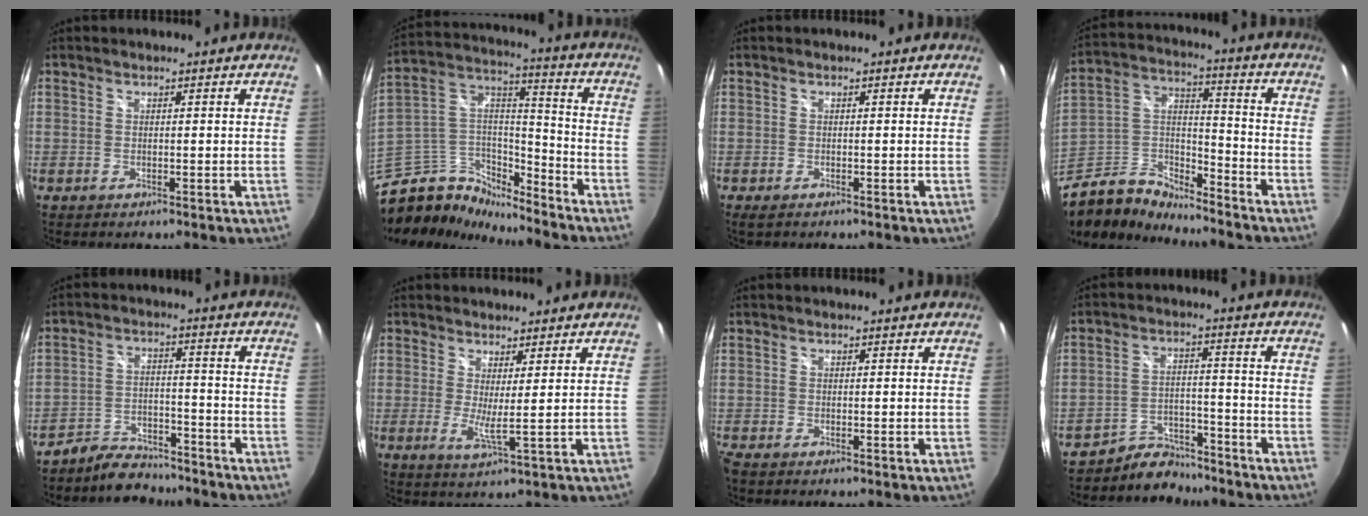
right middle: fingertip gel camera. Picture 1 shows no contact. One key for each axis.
{"total": 16.2, "fx": -13.2, "fy": 6.6, "fz": 6.7, "tx": -0.161, "ty": 0.022, "tz": -0.238}
{"total": 0.6, "fx": -0.4, "fy": 0.3, "fz": 0.3, "tx": -0.008, "ty": -0.004, "tz": -0.009}
{"total": 14.0, "fx": -11.2, "fy": 6.4, "fz": 5.4, "tx": -0.136, "ty": 0.013, "tz": -0.217}
{"total": 9.1, "fx": -8.3, "fy": 3.1, "fz": 1.8, "tx": -0.057, "ty": 0.009, "tz": -0.131}
{"total": 3.5, "fx": 1.3, "fy": -0.5, "fz": 3.2, "tx": -0.057, "ty": -0.010, "tz": 0.018}
{"total": 0.9, "fx": -0.8, "fy": 0.2, "fz": 0.4, "tx": -0.011, "ty": -0.005, "tz": -0.017}
{"total": 8.0, "fx": -7.6, "fy": 2.5, "fz": 0.2, "tx": -0.016, "ty": 0.016, "tz": -0.125}